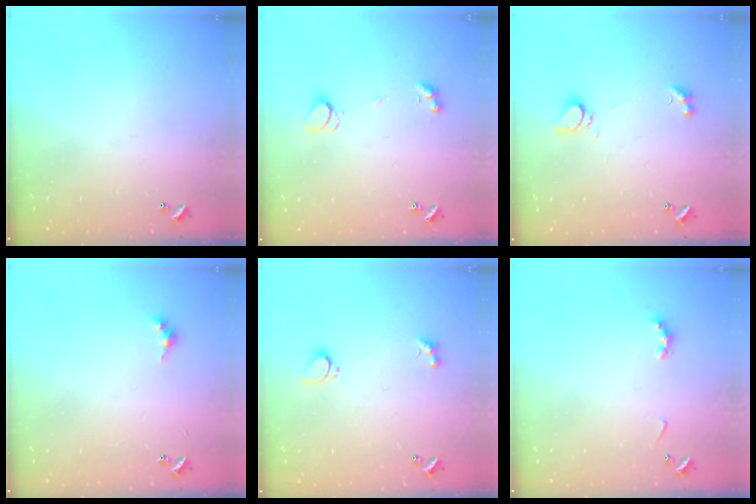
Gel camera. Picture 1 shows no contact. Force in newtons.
{"total": 2.2, "press": 2.2, "slide": 0.4}
{"total": 1.0, "press": 0.9, "slide": 0.4}
{"total": 4.6, "press": 4.5, "slide": 0.7}
{"total": 2.2, "press": 2.1, "slide": 0.6}
{"total": 2.9, "press": 2.8, "slide": 0.6}